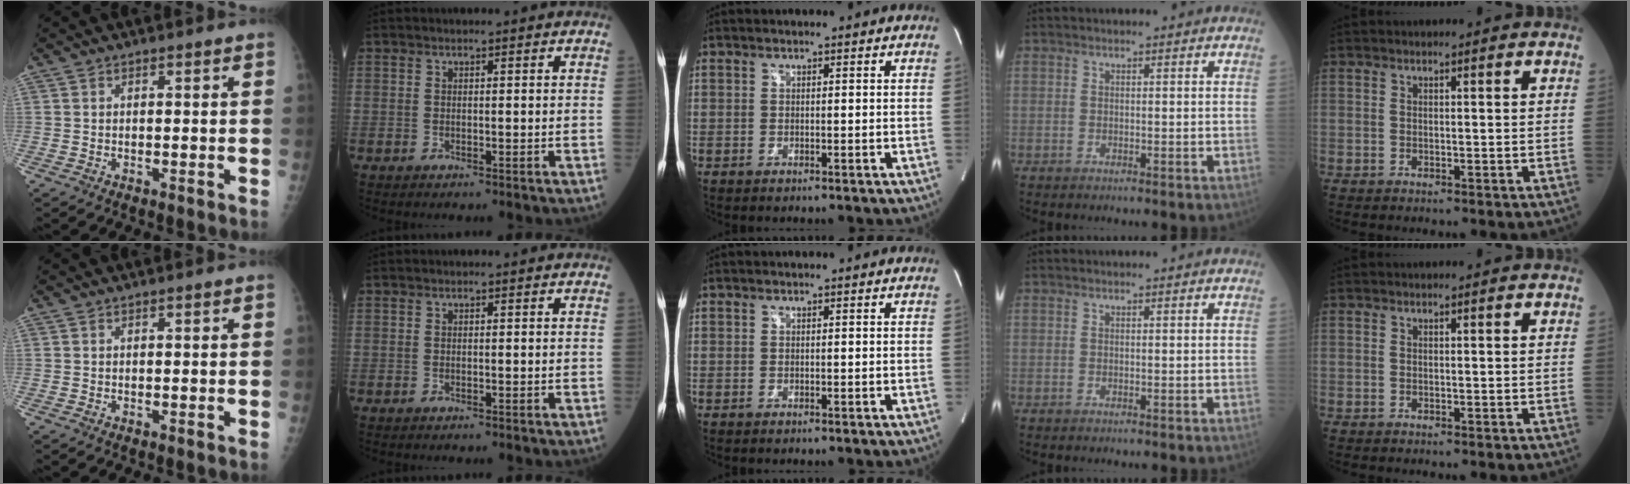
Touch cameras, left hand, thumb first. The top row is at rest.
{}